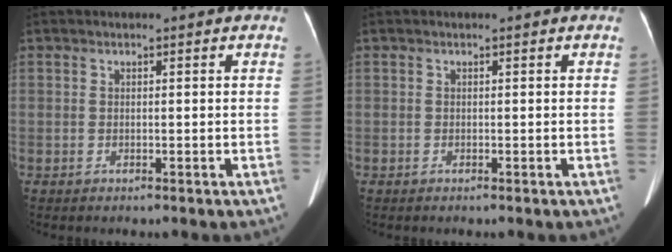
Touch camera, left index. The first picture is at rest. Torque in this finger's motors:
{"motor_torque": [-0.13, -0.02, 0.01, -0.01]}